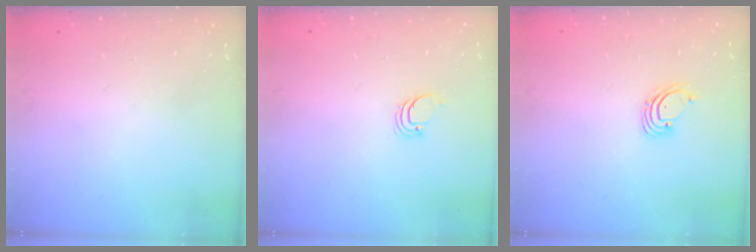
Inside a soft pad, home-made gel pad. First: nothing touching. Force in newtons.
{"total": 0.9, "press": 0.9, "slide": 0.0}
{"total": 1.6, "press": 1.6, "slide": 0.1}